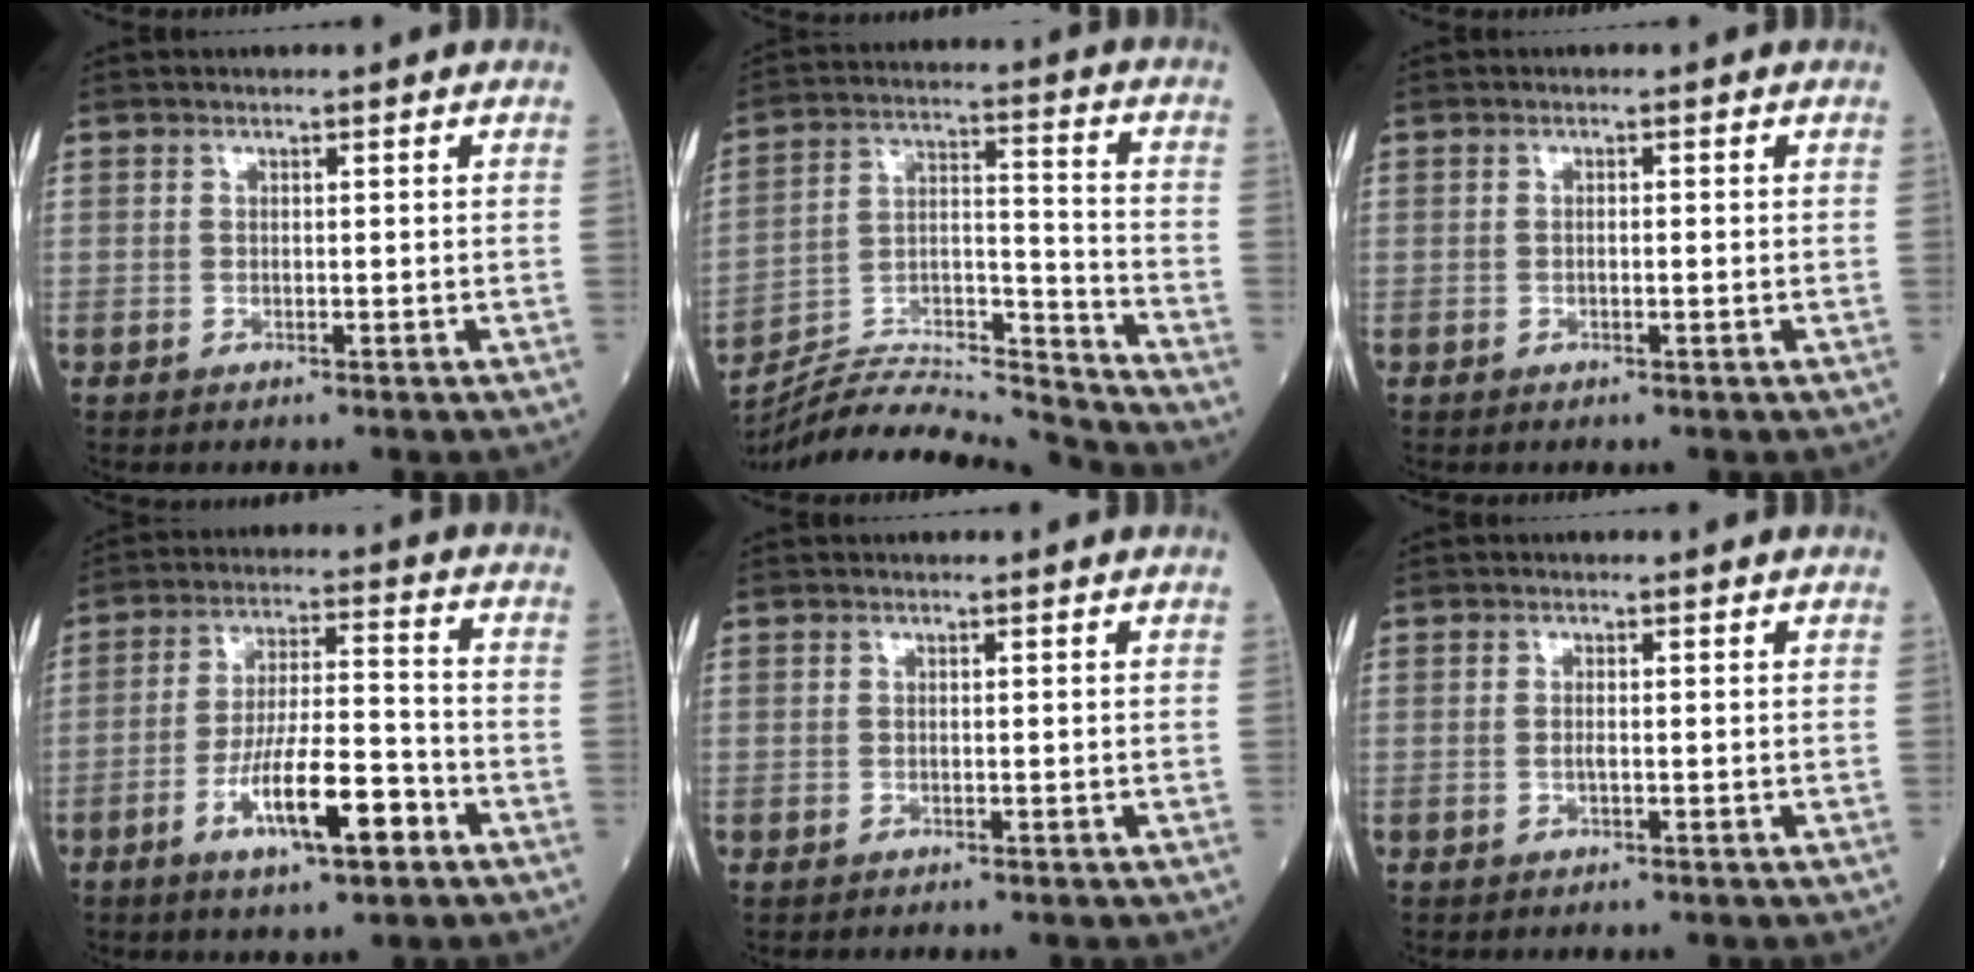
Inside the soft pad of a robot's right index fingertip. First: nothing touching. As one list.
[{"total": 16.8, "force": [-16.6, -1.0, 2.6], "torque": [-0.044, 0.037, -0.285]}, {"total": 0.7, "force": [-0.2, 0.1, 0.7], "torque": [-0.013, 0.001, -0.004]}, {"total": 11.6, "force": [-5.2, 2.2, 10.1], "torque": [-0.184, 0.001, -0.088]}, {"total": 0.0}, {"total": 1.0, "force": [-0.2, 0.2, 1.0], "torque": [-0.023, -0.001, -0.003]}]